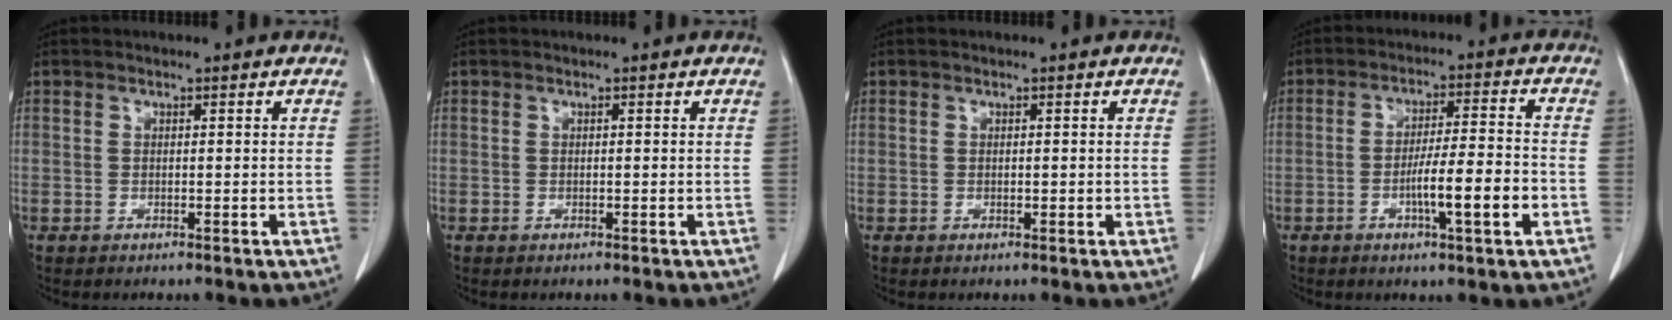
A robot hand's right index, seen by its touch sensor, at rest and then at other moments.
{"total": 0.0}
{"total": 1.1, "force": [-0.1, 0.7, 0.9], "torque": [-0.020, 0.001, 0.001]}
{"total": 9.5, "force": [-3.1, 0.8, 8.9], "torque": [-0.146, 0.005, -0.049]}